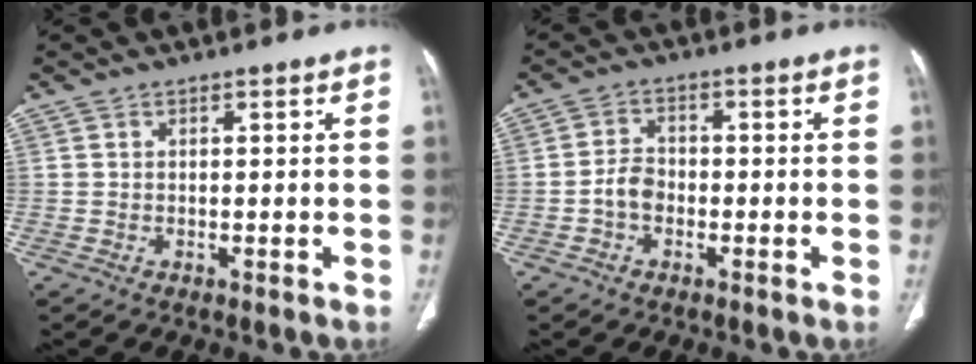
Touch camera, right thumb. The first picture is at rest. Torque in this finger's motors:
{"motor_torque": [-0.23, 0.12, 0.62, -0.47, 0.03]}